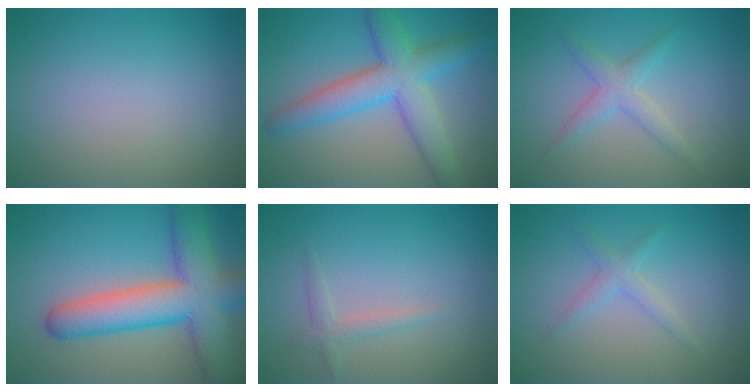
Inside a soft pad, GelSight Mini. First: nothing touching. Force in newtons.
{"total": 6.6, "press": 6.6, "slide": 0.1}
{"total": 2.2, "press": 2.2, "slide": 0.1}
{"total": 9.1, "press": 9.1, "slide": 0.4}
{"total": 1.3, "press": 1.3, "slide": 0.0}
{"total": 1.6, "press": 1.6, "slide": 0.1}